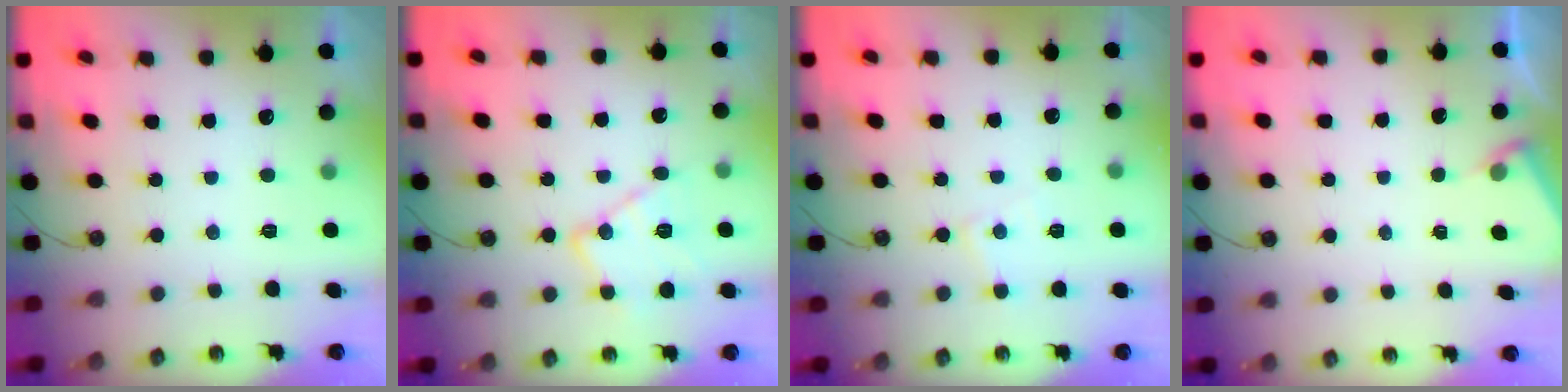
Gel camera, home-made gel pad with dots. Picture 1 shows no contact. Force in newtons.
{"total": 14.6, "press": 14.6, "slide": 0.6}
{"total": 5.3, "press": 5.2, "slide": 0.7}
{"total": 3.0, "press": 2.9, "slide": 0.4}